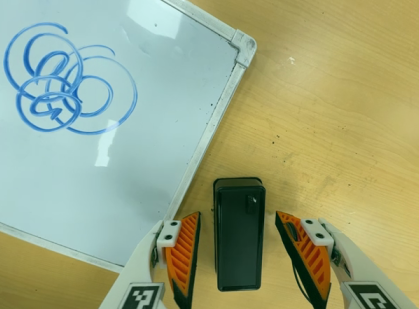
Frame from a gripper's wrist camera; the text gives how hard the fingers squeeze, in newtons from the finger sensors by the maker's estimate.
{"total": 0.0}